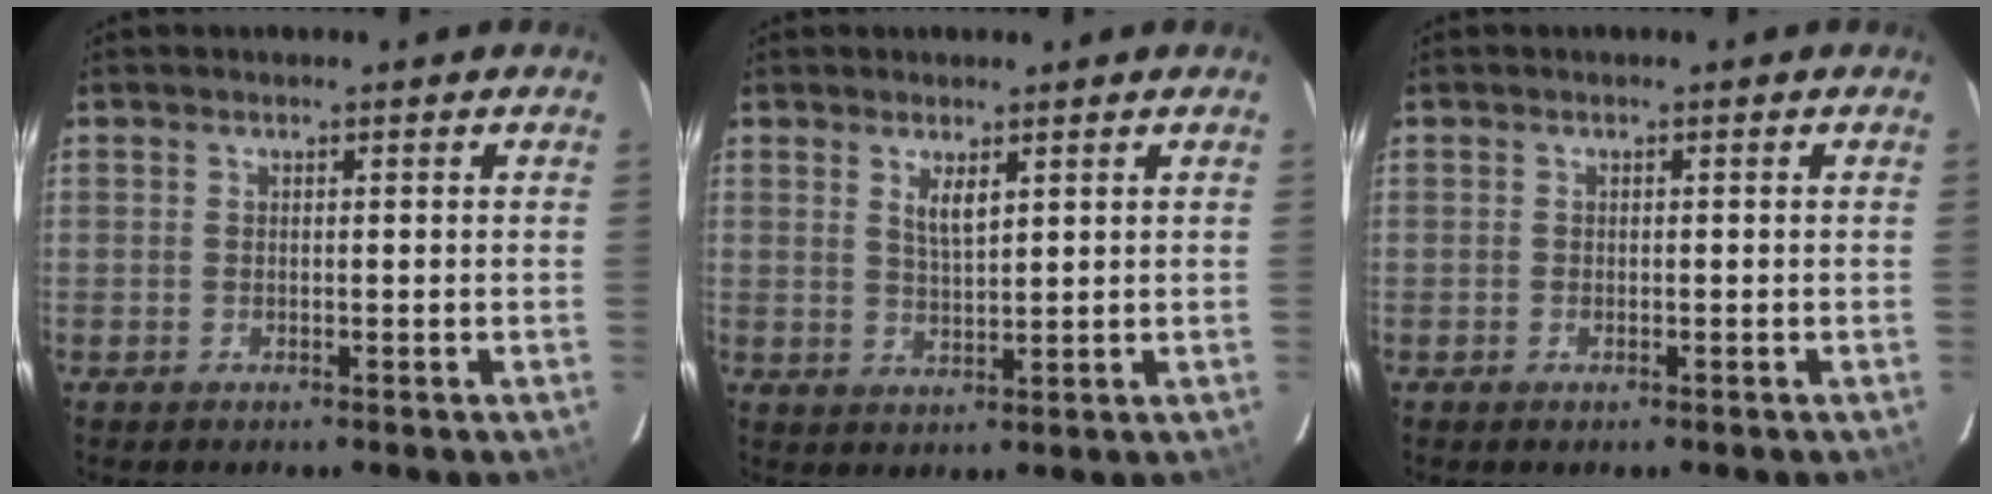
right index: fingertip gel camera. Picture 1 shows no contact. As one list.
[{"total": 3.4, "force": [1.8, 1.0, 2.8], "torque": [-0.051, -0.004, 0.034]}, {"total": 0.6, "force": [-0.4, 0.4, 0.3], "torque": [-0.004, -0.001, -0.007]}]